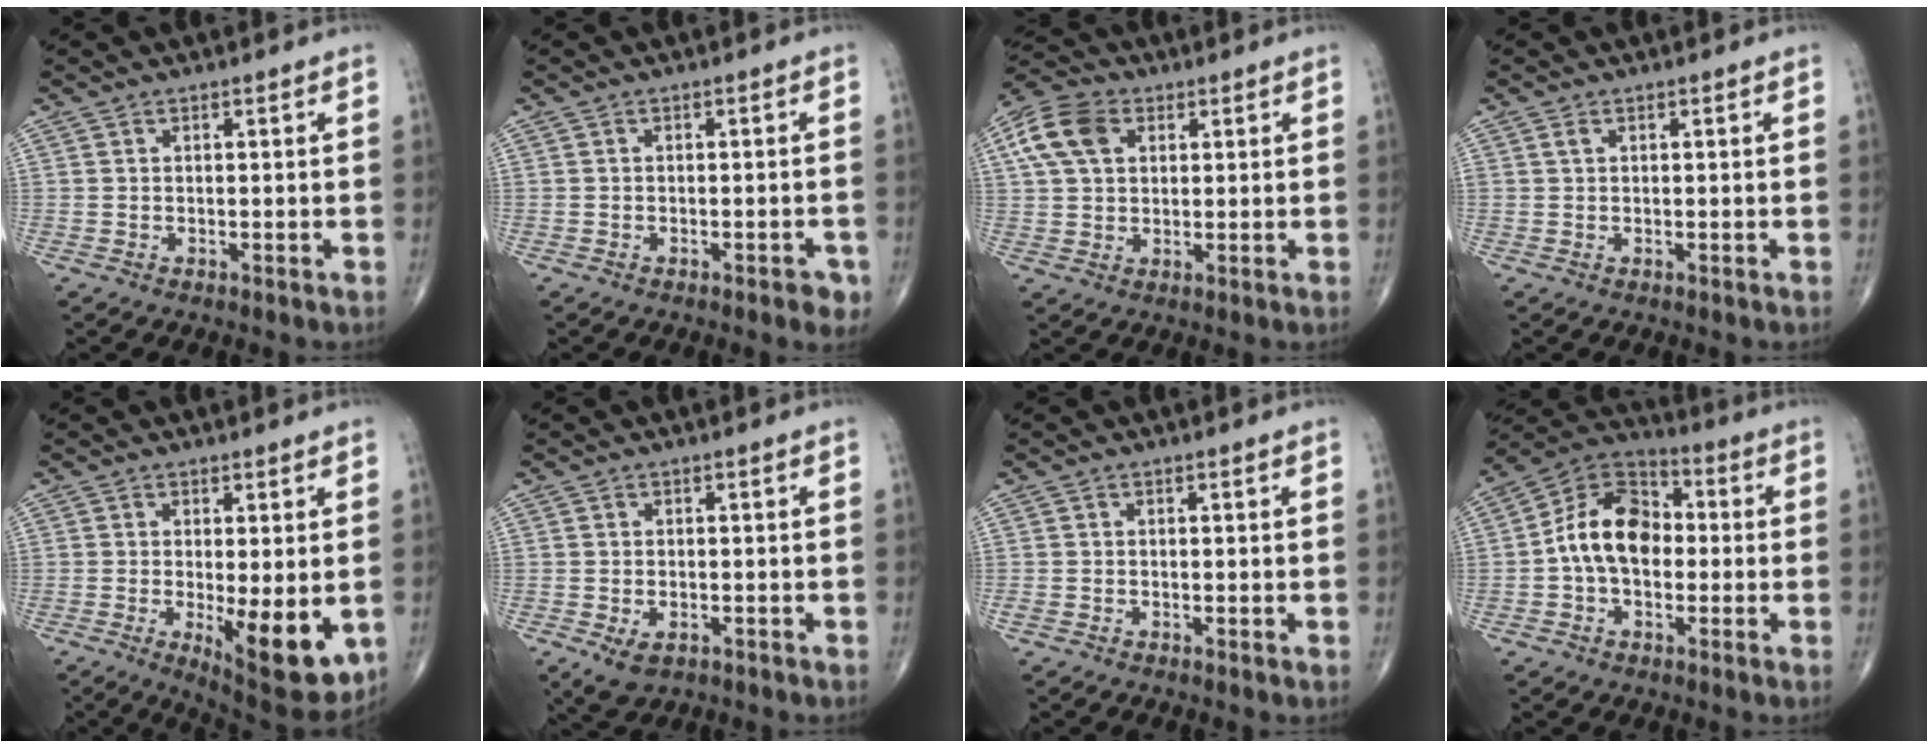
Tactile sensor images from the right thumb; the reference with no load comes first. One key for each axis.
{"total": 2.9, "fx": -1.6, "fy": 1.1, "fz": 2.1, "tx": -0.020, "ty": 0.007, "tz": -0.019}
{"total": 9.9, "fx": 3.2, "fy": 6.9, "fz": 6.3, "tx": -0.118, "ty": 0.012, "tz": 0.053}
{"total": 0.8, "fx": 0.3, "fy": 0.5, "fz": 0.5, "tx": -0.012, "ty": 0.006, "tz": 0.008}
{"total": 12.4, "fx": -2.5, "fy": 4.1, "fz": 11.4, "tx": -0.155, "ty": -0.027, "tz": -0.024}
{"total": 4.6, "fx": -1.8, "fy": 2.8, "fz": 3.1, "tx": -0.056, "ty": 0.002, "tz": -0.021}
{"total": 1.1, "fx": -0.5, "fy": 0.7, "fz": 0.7, "tx": -0.016, "ty": -0.002, "tz": -0.010}
{"total": 13.4, "fx": -0.6, "fy": 9.2, "fz": 9.6, "tx": -0.149, "ty": 0.037, "tz": -0.026}